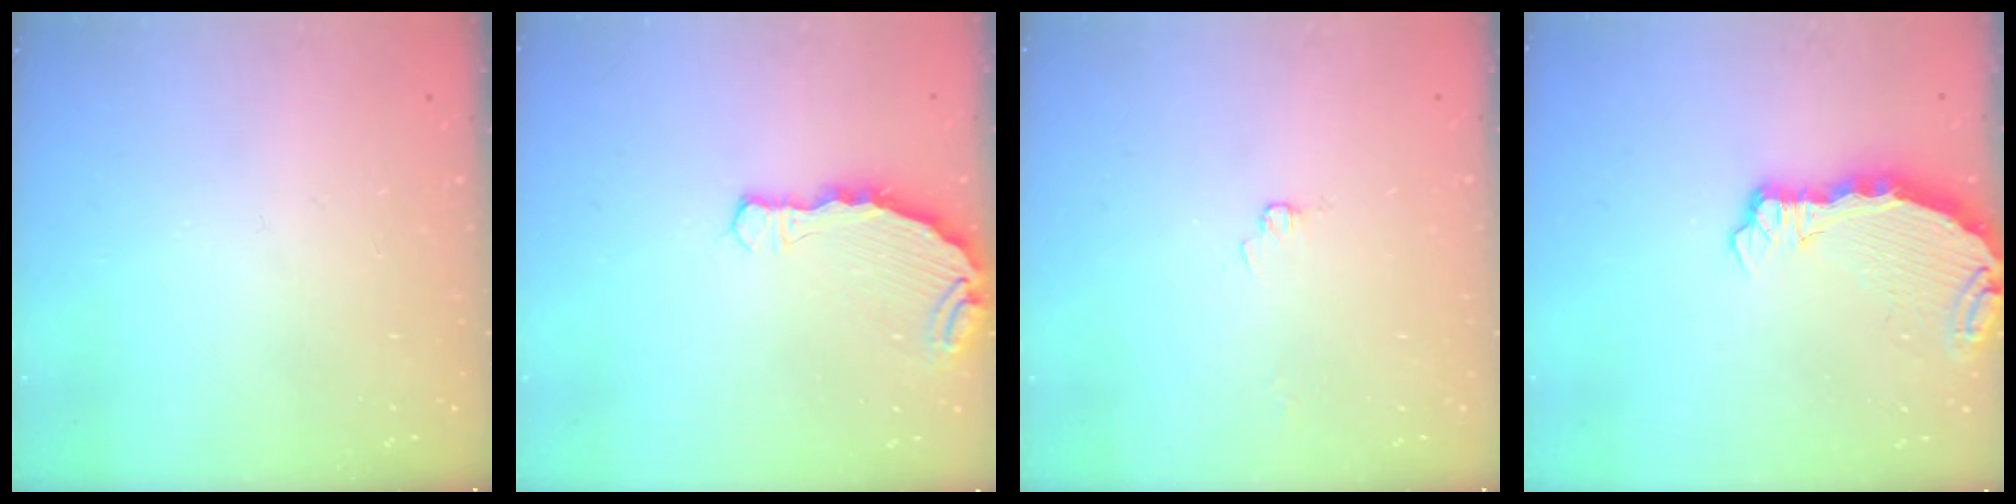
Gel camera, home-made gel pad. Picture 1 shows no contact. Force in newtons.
{"total": 6.7, "press": 6.4, "slide": 2.1}
{"total": 1.7, "press": 1.7, "slide": 0.2}
{"total": 5.4, "press": 5.3, "slide": 0.6}